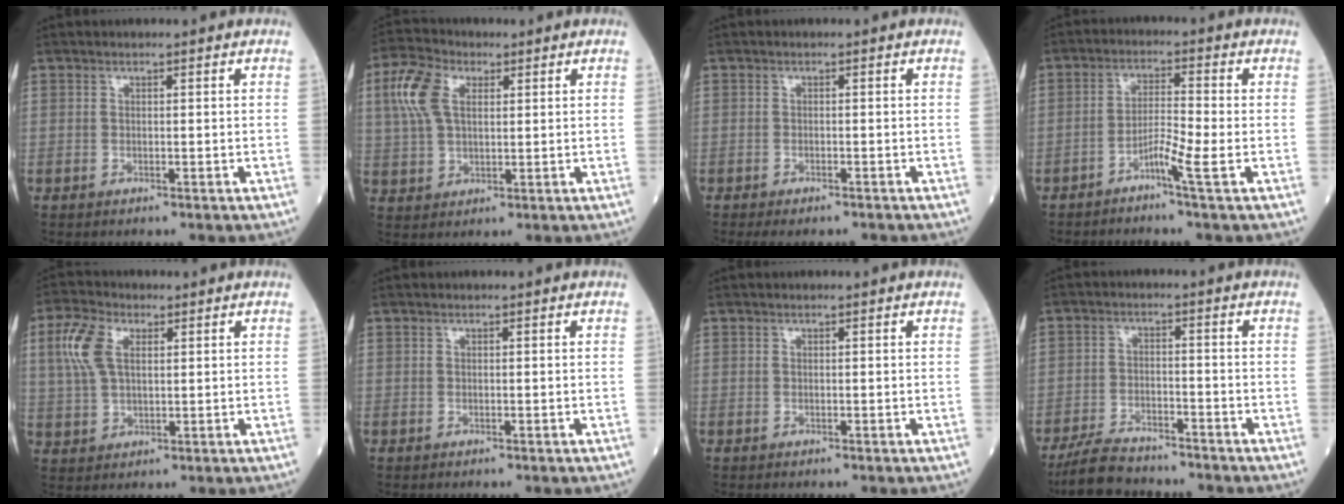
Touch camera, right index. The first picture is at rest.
{"total": 8.0, "force": [2.6, 4.4, 6.1], "torque": [-0.151, 0.023, 0.052]}
{"total": 3.7, "force": [-3.2, 1.0, 1.5], "torque": [-0.013, -0.005, -0.044]}
{"total": 4.0, "force": [-2.2, -0.7, 3.3], "torque": [-0.060, 0.002, -0.047]}
{"total": 7.1, "force": [2.3, 3.7, 5.6], "torque": [-0.142, 0.019, 0.049]}
{"total": 0.0}
{"total": 0.0}
{"total": 7.5, "force": [-6.7, 1.9, 2.6], "torque": [-0.054, -0.019, -0.121]}